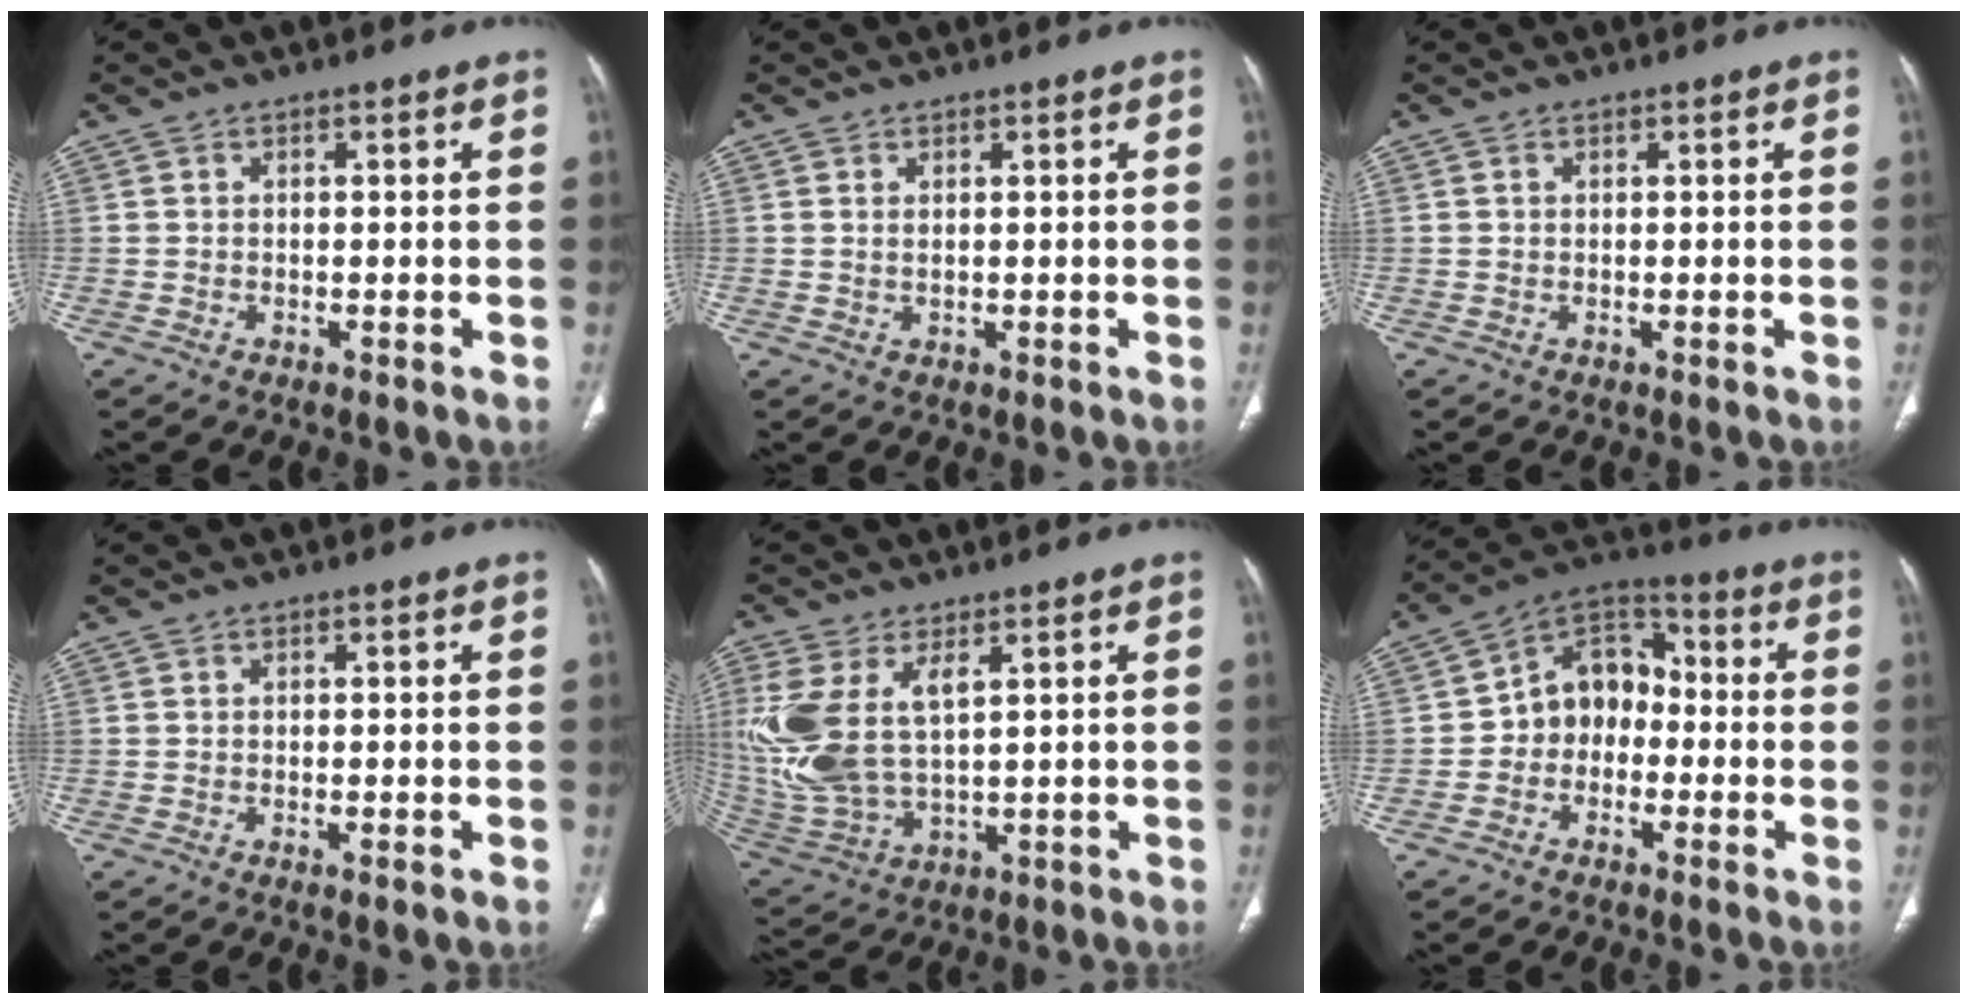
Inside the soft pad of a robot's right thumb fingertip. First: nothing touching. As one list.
[{"total": 0.8, "force": [0.3, 0.4, 0.7], "torque": [-0.016, 0.000, 0.009]}, {"total": 0.0}, {"total": 0.9, "force": [-0.3, 0.1, 0.8], "torque": [-0.021, -0.004, -0.006]}, {"total": 15.4, "force": [4.2, 8.0, 12.5], "torque": [-0.293, -0.009, 0.101]}, {"total": 10.5, "force": [-1.6, 8.5, 6.0], "torque": [-0.059, 0.041, -0.047]}]